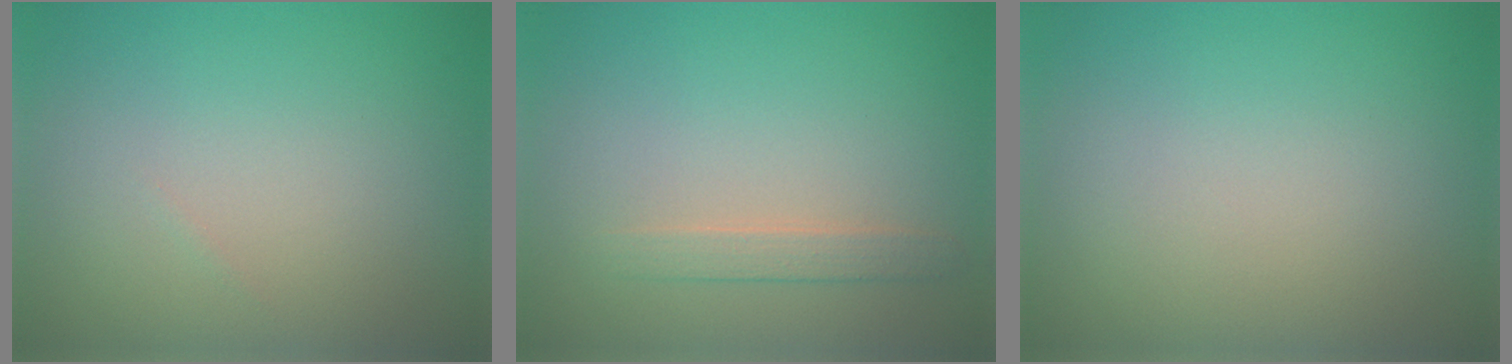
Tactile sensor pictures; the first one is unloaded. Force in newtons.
{"total": 1.5, "press": 1.5, "slide": 0.1}
{"total": 0.0}